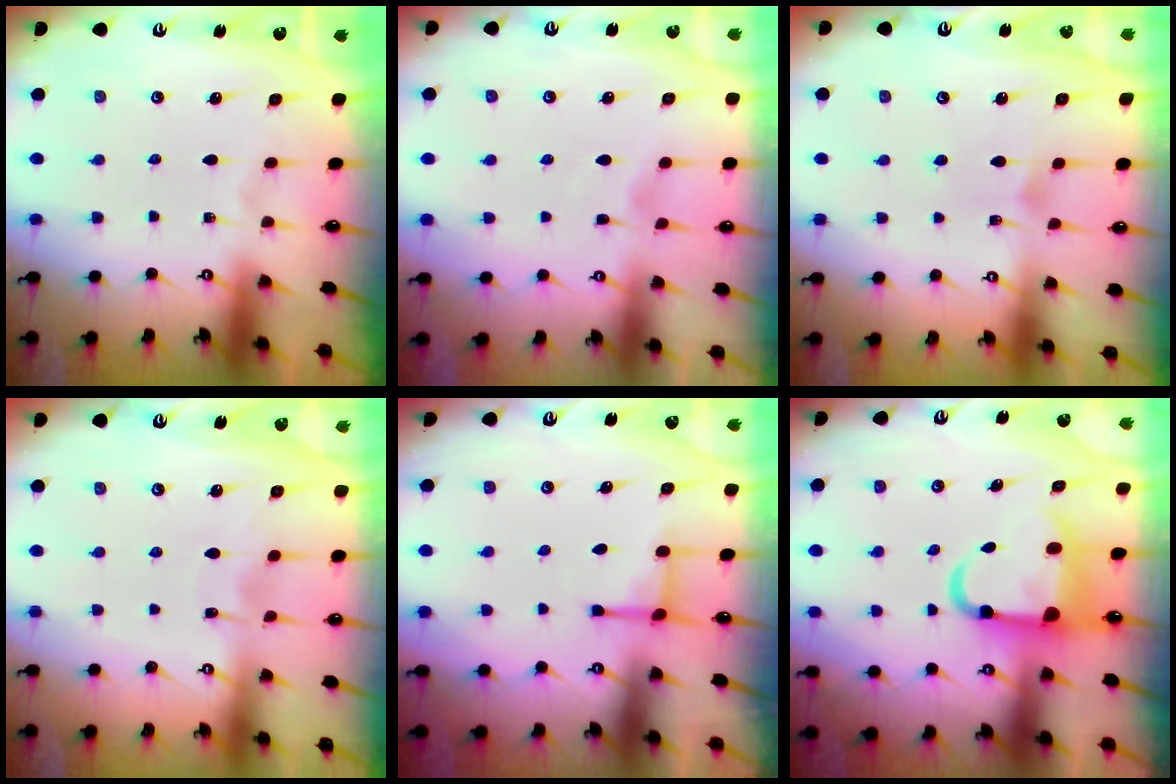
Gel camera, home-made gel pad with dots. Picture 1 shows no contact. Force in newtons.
{"total": 2.2, "press": 2.2, "slide": 0.5}
{"total": 5.0, "press": 4.9, "slide": 0.6}
{"total": 3.6, "press": 3.6, "slide": 0.4}
{"total": 2.5, "press": 2.3, "slide": 0.8}
{"total": 9.4, "press": 9.0, "slide": 2.8}